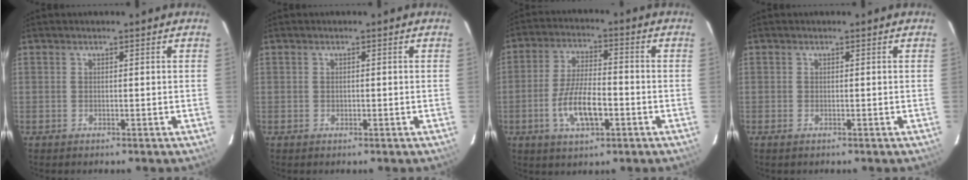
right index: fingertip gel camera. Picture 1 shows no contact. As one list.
[{"total": 0.6, "force": [-0.2, 0.5, 0.2], "torque": [-0.002, 0.001, -0.003]}, {"total": 10.0, "force": [-3.5, 3.6, 8.6], "torque": [-0.173, 0.000, -0.059]}, {"total": 0.7, "force": [-0.4, 0.4, 0.4], "torque": [-0.009, -0.003, -0.008]}]